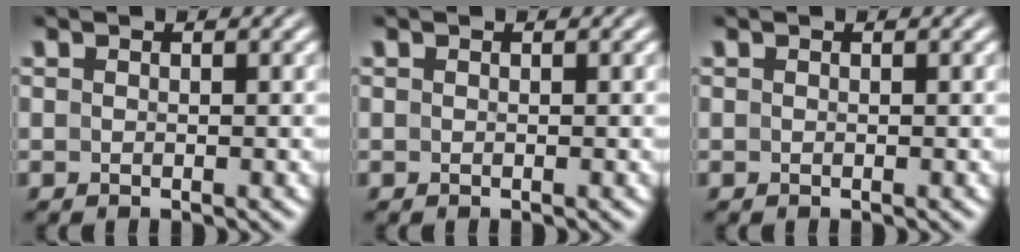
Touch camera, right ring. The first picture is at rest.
{"total": 0.0}
{"total": 0.0}